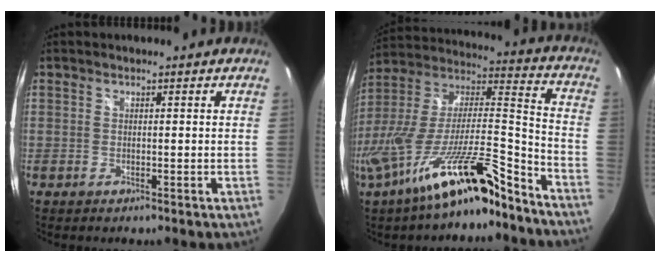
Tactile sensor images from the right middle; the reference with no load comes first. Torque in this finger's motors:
{"motor_torque": [1.30, -0.84, 0.63, 0.21]}